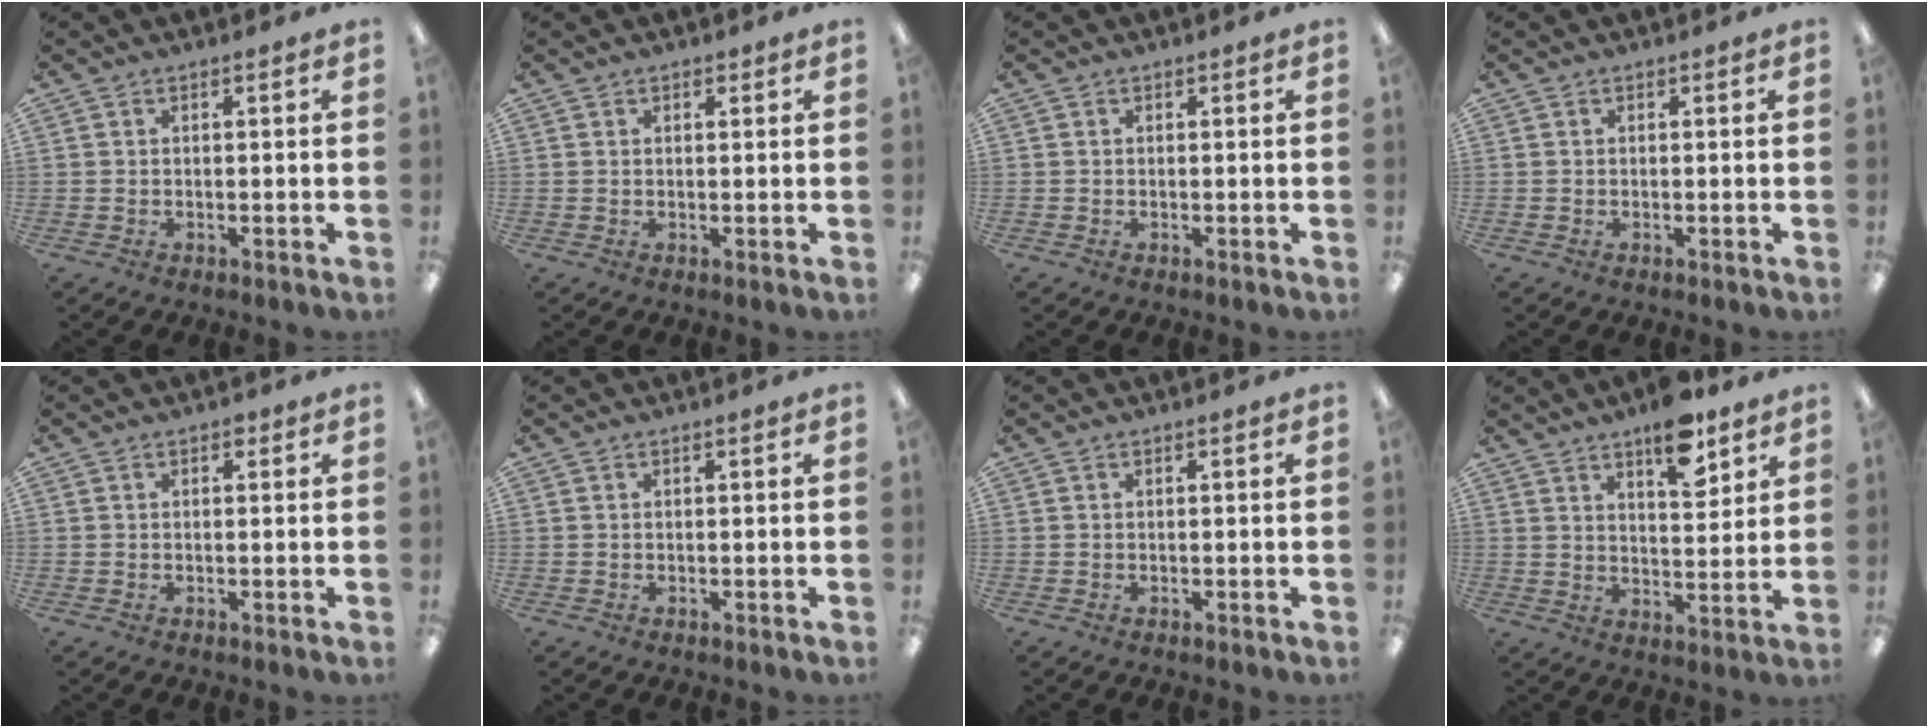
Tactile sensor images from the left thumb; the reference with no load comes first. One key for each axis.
{"total": 0.8, "fx": 0.6, "fy": 0.5, "fz": 0.2, "tx": -0.004, "ty": 0.002, "tz": 0.011}
{"total": 0.0}
{"total": 0.0}
{"total": 0.8, "fx": 0.5, "fy": 0.5, "fz": 0.4, "tx": 0.000, "ty": 0.000, "tz": 0.007}
{"total": 0.0}
{"total": 0.0}
{"total": 10.3, "fx": 7.4, "fy": 3.9, "fz": 6.0, "tx": -0.072, "ty": -0.045, "tz": 0.123}